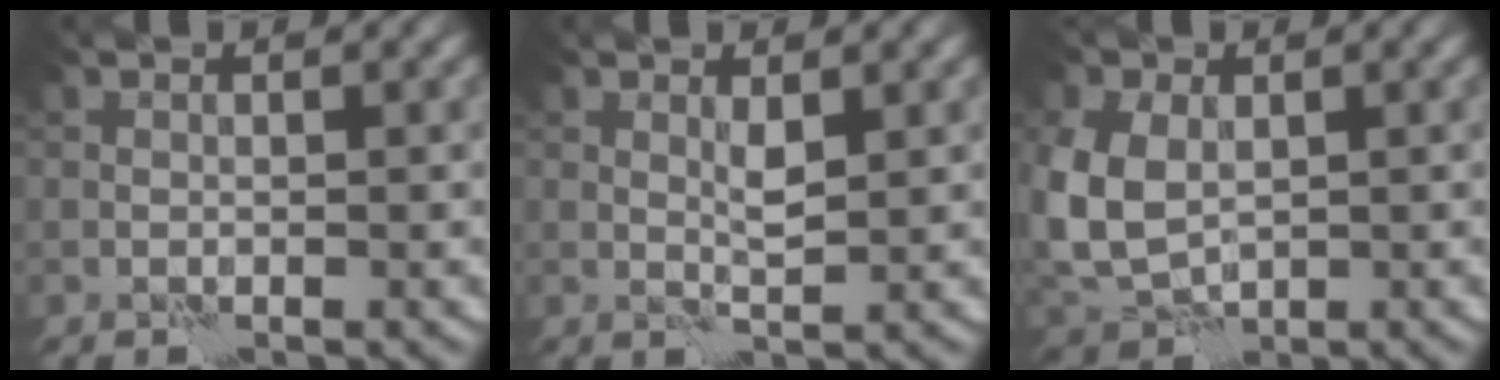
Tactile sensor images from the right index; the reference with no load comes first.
{"total": 1.3, "force": [0.6, 0.2, 1.2], "torque": [-0.027, 0.000, 0.011]}
{"total": 6.5, "force": [0.5, 4.8, 4.4], "torque": [-0.128, 0.000, 0.013]}